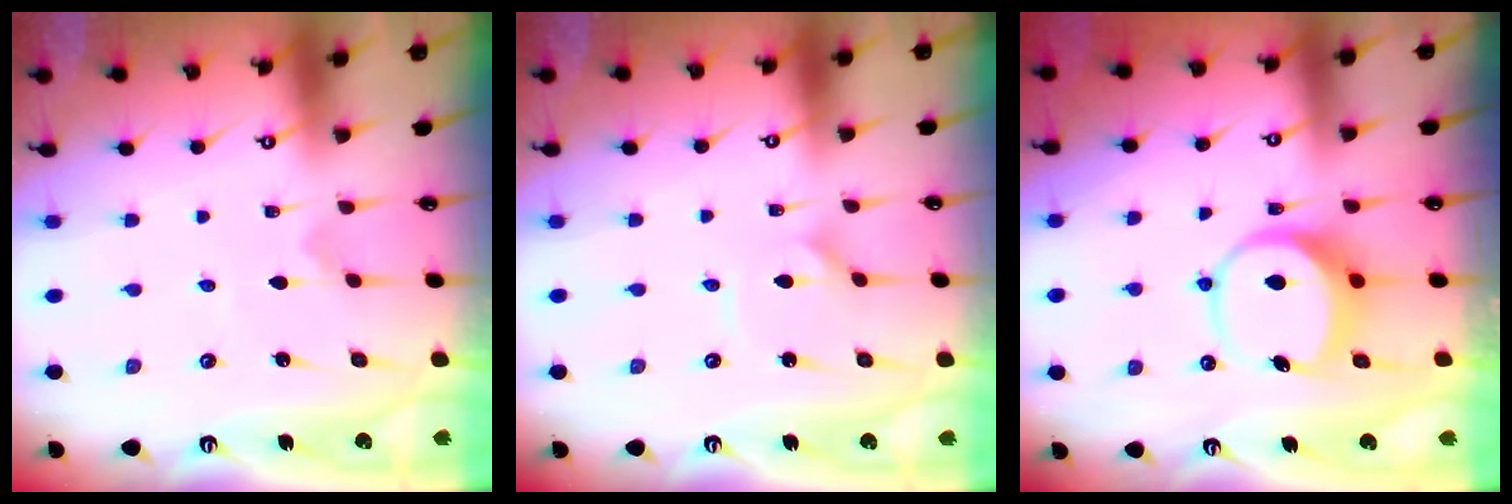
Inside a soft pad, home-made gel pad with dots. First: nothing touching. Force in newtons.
{"total": 1.6, "press": 1.6, "slide": 0.1}
{"total": 7.6, "press": 7.5, "slide": 1.3}